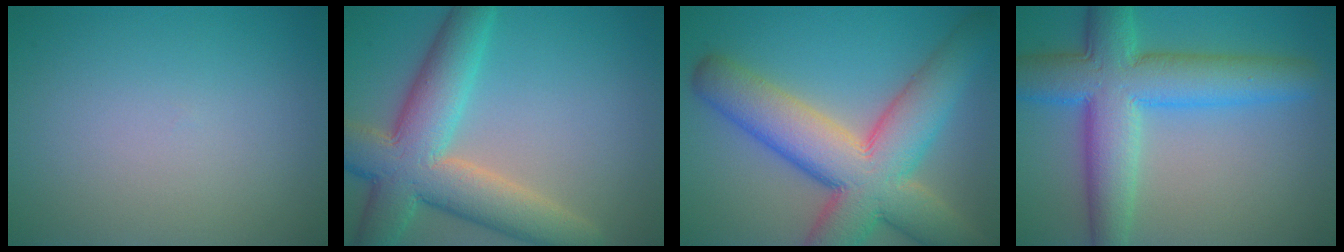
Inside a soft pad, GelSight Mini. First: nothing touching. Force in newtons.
{"total": 9.2, "press": 9.2, "slide": 0.8}
{"total": 12.0, "press": 11.9, "slide": 0.9}
{"total": 9.3, "press": 9.3, "slide": 0.3}